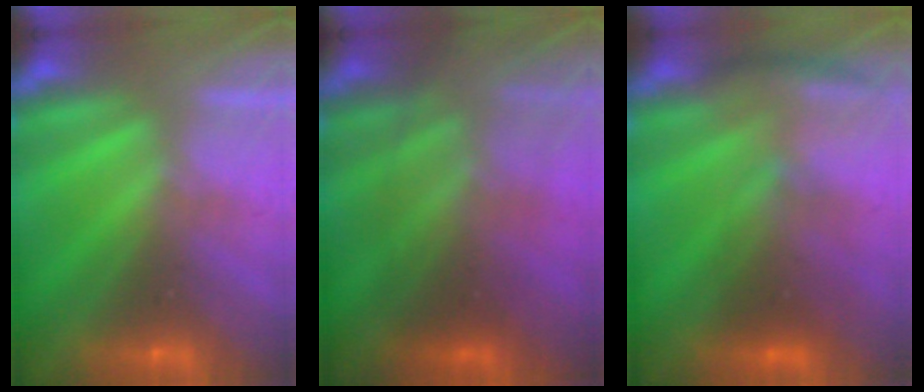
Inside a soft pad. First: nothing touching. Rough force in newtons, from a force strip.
{"total": 5.2}
{"total": 2.7}